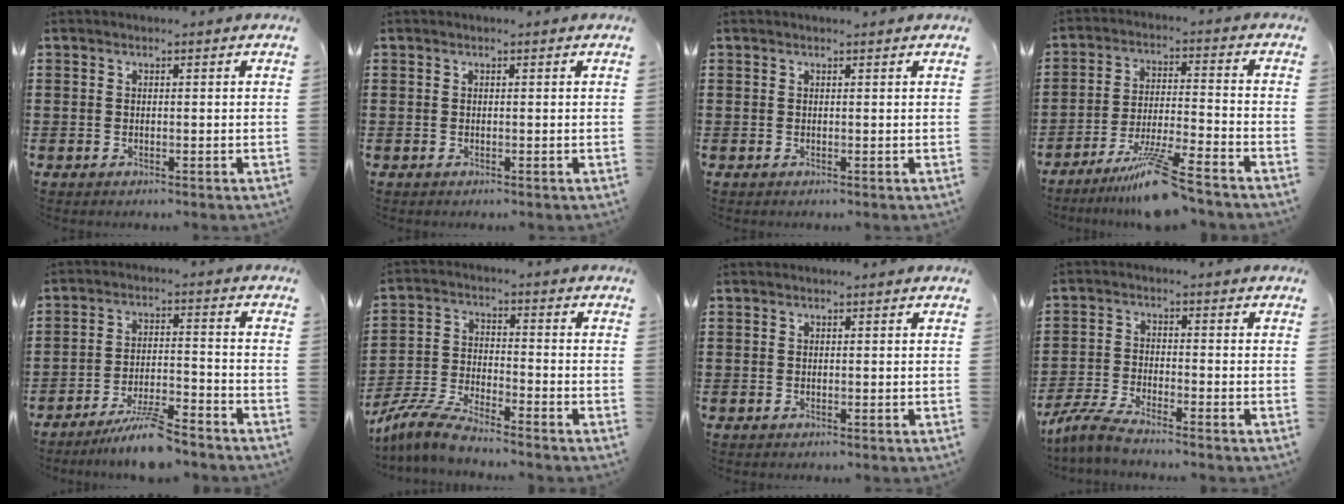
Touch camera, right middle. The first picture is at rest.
{"total": 0.0}
{"total": 0.0}
{"total": 9.4, "force": [-7.7, -0.1, 5.4], "torque": [-0.096, -0.005, -0.145]}
{"total": 6.7, "force": [-5.9, 0.2, 3.1], "torque": [-0.069, -0.010, -0.113]}
{"total": 6.9, "force": [-6.4, 0.4, 2.4], "torque": [-0.062, -0.003, -0.125]}
{"total": 0.0}
{"total": 4.3, "force": [-3.9, 0.1, 1.8], "torque": [-0.060, -0.014, -0.082]}